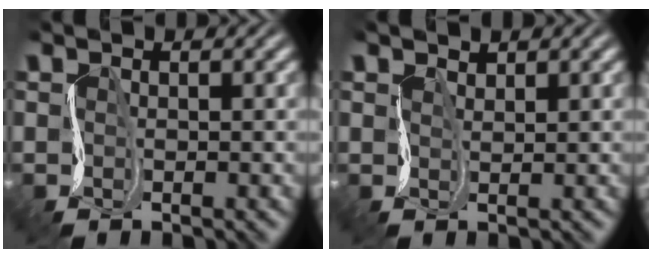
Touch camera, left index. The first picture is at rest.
{"total": 1.5, "force": [1.2, 0.6, 0.7], "torque": [-0.021, -0.004, 0.020]}